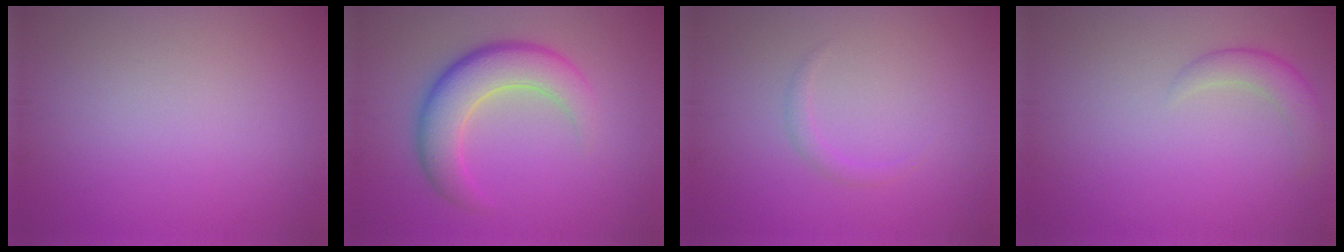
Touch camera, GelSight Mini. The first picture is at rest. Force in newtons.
{"total": 6.2, "press": 6.2, "slide": 0.3}
{"total": 0.9, "press": 0.9, "slide": 0.0}
{"total": 2.2, "press": 2.2, "slide": 0.1}